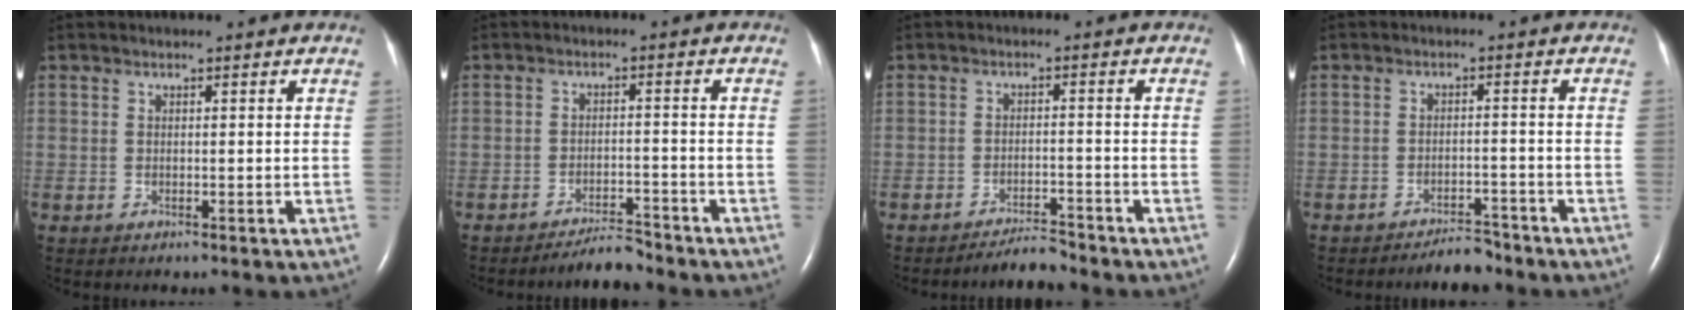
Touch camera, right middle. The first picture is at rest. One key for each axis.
{"total": 3.6, "fx": -3.6, "fy": 0.0, "fz": 0.6, "tx": -0.012, "ty": -0.014, "tz": -0.061}
{"total": 3.2, "fx": -3.2, "fy": -0.1, "fz": 0.4, "tx": -0.009, "ty": -0.016, "tz": -0.054}
{"total": 3.5, "fx": -3.3, "fy": 0.8, "fz": 0.8, "tx": -0.014, "ty": -0.005, "tz": -0.054}